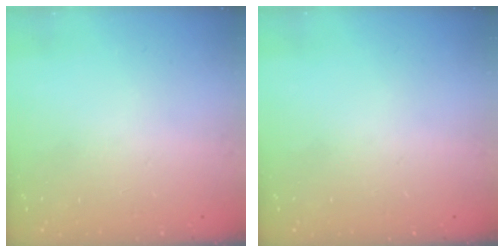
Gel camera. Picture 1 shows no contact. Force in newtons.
{"total": 0.0}